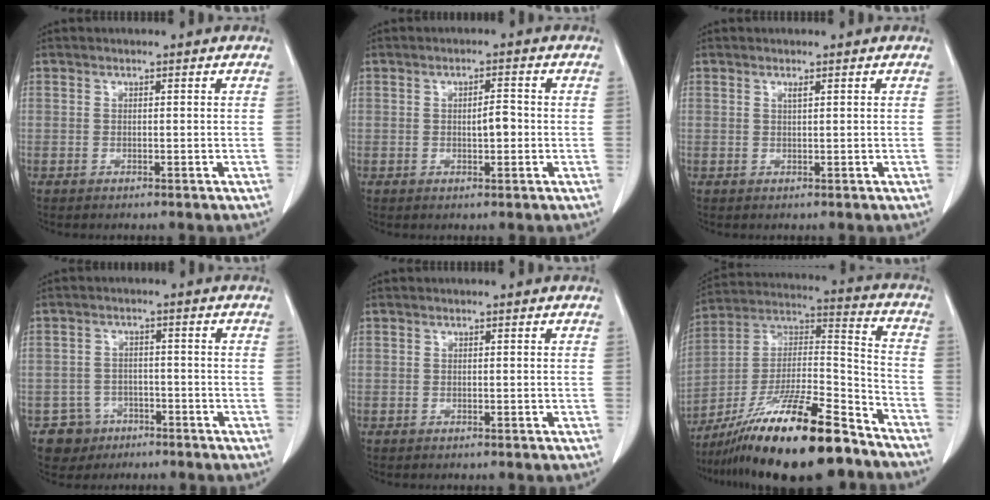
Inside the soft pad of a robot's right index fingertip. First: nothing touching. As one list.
[{"total": 2.6, "force": [-0.2, 0.8, 2.5], "torque": [-0.040, 0.003, -0.002]}, {"total": 0.7, "force": [0.4, 0.0, 0.5], "torque": [-0.012, -0.001, 0.009]}, {"total": 4.8, "force": [-2.7, 4.0, -0.2], "torque": [0.008, 0.013, -0.043]}, {"total": 0.0}, {"total": 23.0, "force": [-17.0, 3.0, 15.2], "torque": [-0.260, -0.009, -0.297]}]